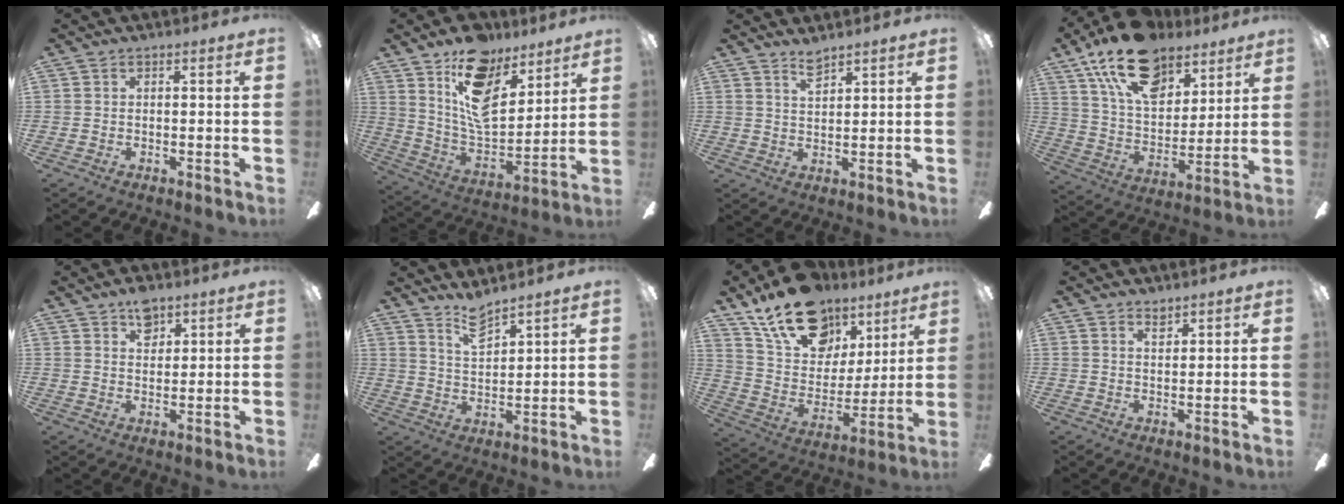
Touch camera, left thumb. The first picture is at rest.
{"total": 17.3, "force": [11.2, 9.0, 9.6], "torque": [-0.162, -0.064, 0.204]}
{"total": 4.0, "force": [3.4, 0.9, 2.0], "torque": [-0.038, -0.011, 0.058]}
{"total": 20.8, "force": [13.4, 11.2, 11.2], "torque": [-0.196, -0.064, 0.242]}
{"total": 5.9, "force": [3.9, 3.4, 2.8], "torque": [-0.034, -0.012, 0.067]}
{"total": 6.9, "force": [5.8, 1.9, 3.2], "torque": [-0.064, -0.030, 0.103]}
{"total": 20.3, "force": [14.1, 11.4, 9.2], "torque": [-0.163, -0.079, 0.258]}
{"total": 2.4, "force": [2.0, 0.9, 1.0], "torque": [-0.016, -0.002, 0.035]}